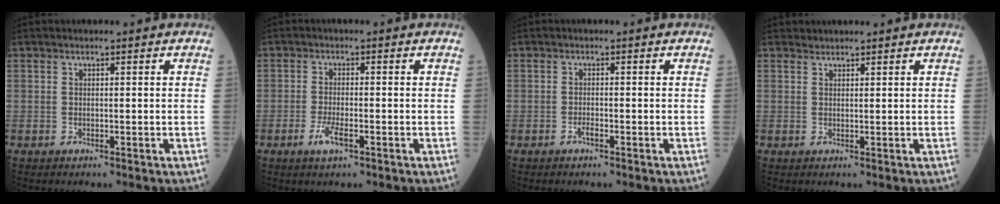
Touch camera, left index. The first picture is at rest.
{"total": 3.0, "force": [-1.6, 0.7, 2.4], "torque": [-0.054, -0.003, -0.031]}
{"total": 0.8, "force": [-0.6, 0.1, 0.5], "torque": [-0.009, 0.001, -0.012]}
{"total": 1.0, "force": [0.9, 0.2, -0.2], "torque": [-0.005, 0.008, 0.018]}